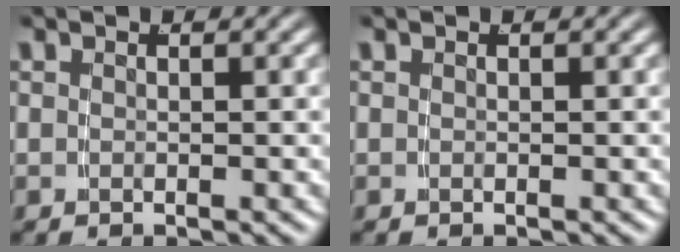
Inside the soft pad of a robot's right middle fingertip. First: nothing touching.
{"total": 1.2, "force": [-0.2, -1.1, -0.3], "torque": [0.015, -0.008, 0.005]}